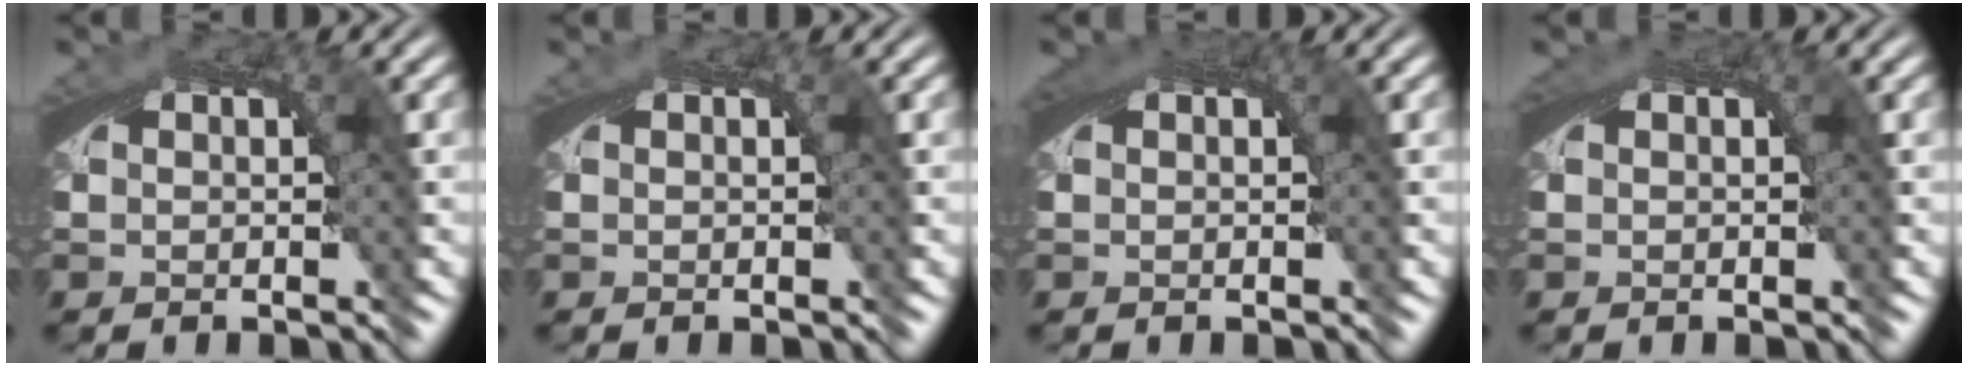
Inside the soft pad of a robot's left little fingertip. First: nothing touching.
{"total": 0.0}
{"total": 1.1, "force": [0.5, 0.0, 0.9], "torque": [-0.013, 0.005, 0.009]}
{"total": 0.7, "force": [0.3, 0.1, 0.6], "torque": [-0.009, 0.002, 0.005]}